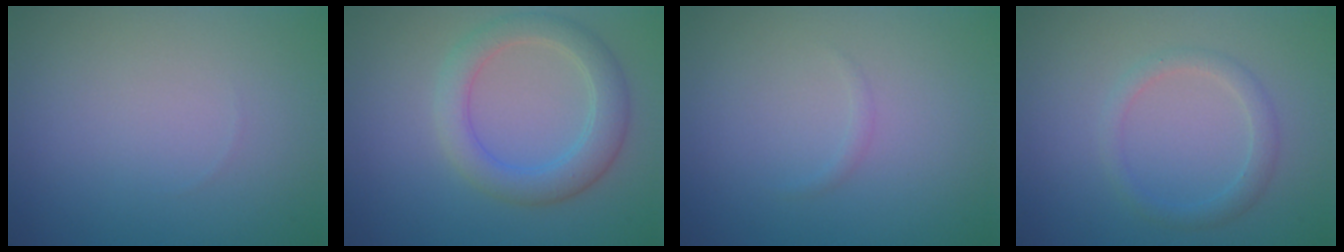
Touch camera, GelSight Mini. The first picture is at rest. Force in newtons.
{"total": 4.1, "press": 4.1, "slide": 0.1}
{"total": 0.5, "press": 0.5, "slide": 0.0}
{"total": 1.9, "press": 1.9, "slide": 0.1}